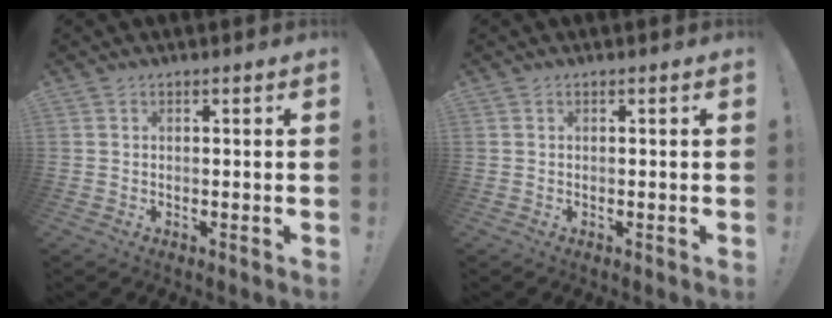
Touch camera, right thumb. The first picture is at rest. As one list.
[{"total": 0.0}]